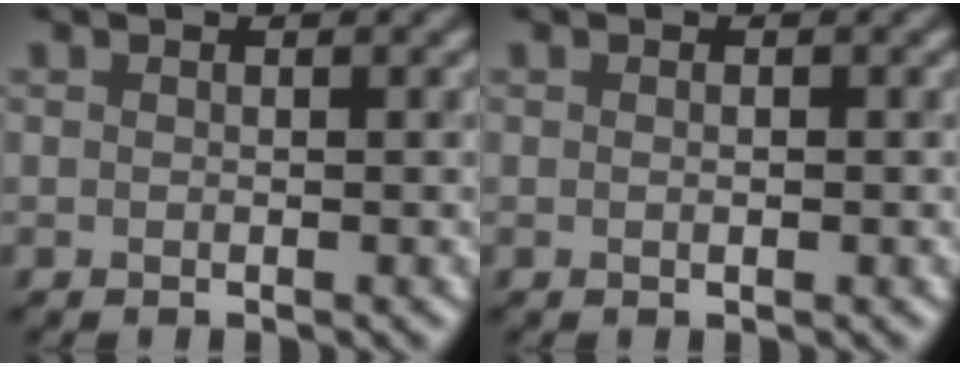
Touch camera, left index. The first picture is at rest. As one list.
[{"total": 0.6, "force": [0.0, 0.2, 0.6], "torque": [-0.011, -0.001, 0.000]}]